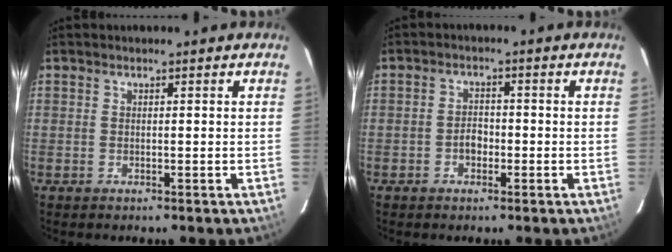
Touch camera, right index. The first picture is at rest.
{"total": 2.9, "force": [-1.2, 2.0, 1.6], "torque": [-0.029, 0.005, -0.021]}